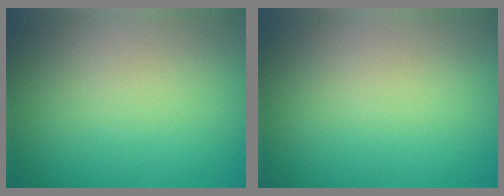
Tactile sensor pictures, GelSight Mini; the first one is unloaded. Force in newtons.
{"total": 0.0}